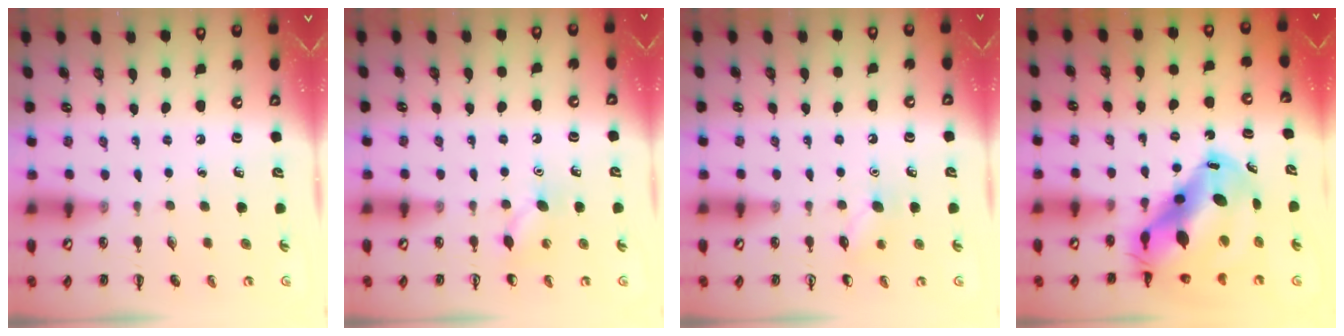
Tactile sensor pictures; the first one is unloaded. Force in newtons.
{"total": 5.8, "press": 5.6, "slide": 1.7}
{"total": 6.2, "press": 6.0, "slide": 1.6}
{"total": 15.8, "press": 15.2, "slide": 4.2}